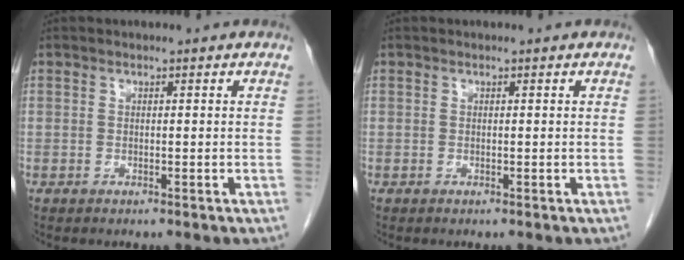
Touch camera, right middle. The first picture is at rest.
{"total": 0.0}